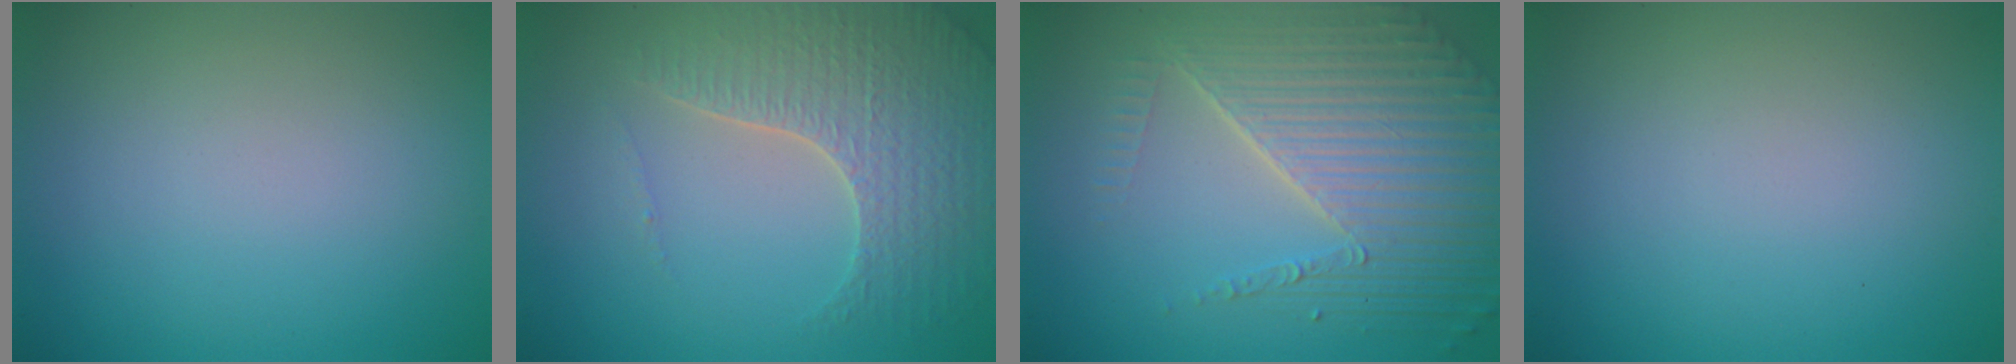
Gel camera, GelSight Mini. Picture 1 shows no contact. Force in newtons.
{"total": 4.6, "press": 4.2, "slide": 1.9}
{"total": 7.2, "press": 5.2, "slide": 5.0}
{"total": 0.0}